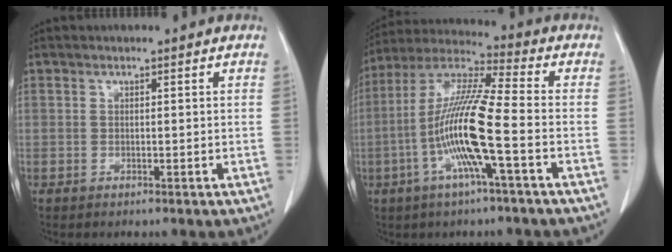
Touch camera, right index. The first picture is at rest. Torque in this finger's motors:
{"motor_torque": [2.02, -0.12, 0.49, 0.21]}